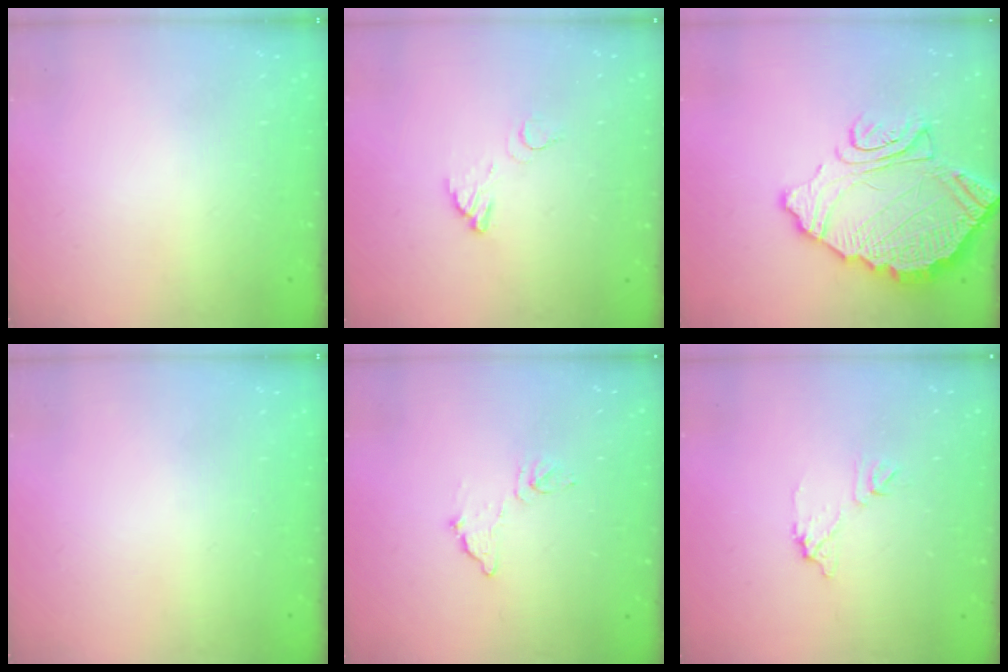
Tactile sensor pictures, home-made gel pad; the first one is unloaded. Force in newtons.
{"total": 3.5, "press": 3.5, "slide": 0.2}
{"total": 15.6, "press": 15.6, "slide": 1.5}
{"total": 0.0}
{"total": 8.5, "press": 8.5, "slide": 0.5}
{"total": 7.4, "press": 7.4, "slide": 0.4}